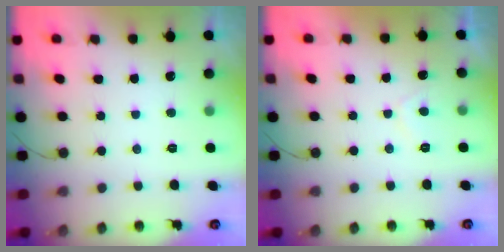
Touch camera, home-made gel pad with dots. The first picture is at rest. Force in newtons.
{"total": 2.8, "press": 2.7, "slide": 0.8}